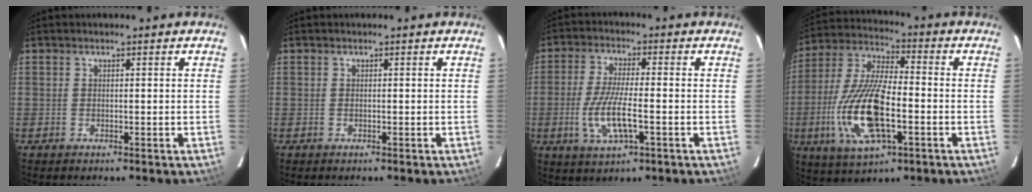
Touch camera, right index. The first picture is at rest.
{"total": 0.0}
{"total": 9.3, "force": [-2.6, 2.4, 8.6], "torque": [-0.174, -0.012, -0.049]}
{"total": 17.7, "force": [-4.7, 6.7, 15.7], "torque": [-0.335, -0.009, -0.088]}